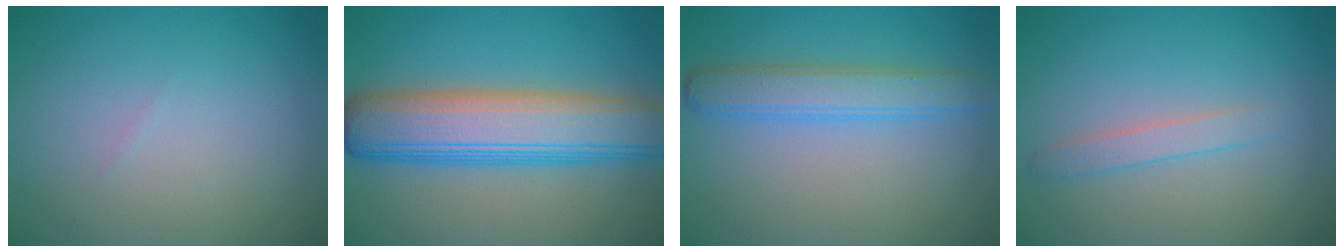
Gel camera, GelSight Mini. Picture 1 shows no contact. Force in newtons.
{"total": 9.7, "press": 9.7, "slide": 0.4}
{"total": 3.7, "press": 3.7, "slide": 0.1}
{"total": 1.6, "press": 1.6, "slide": 0.1}